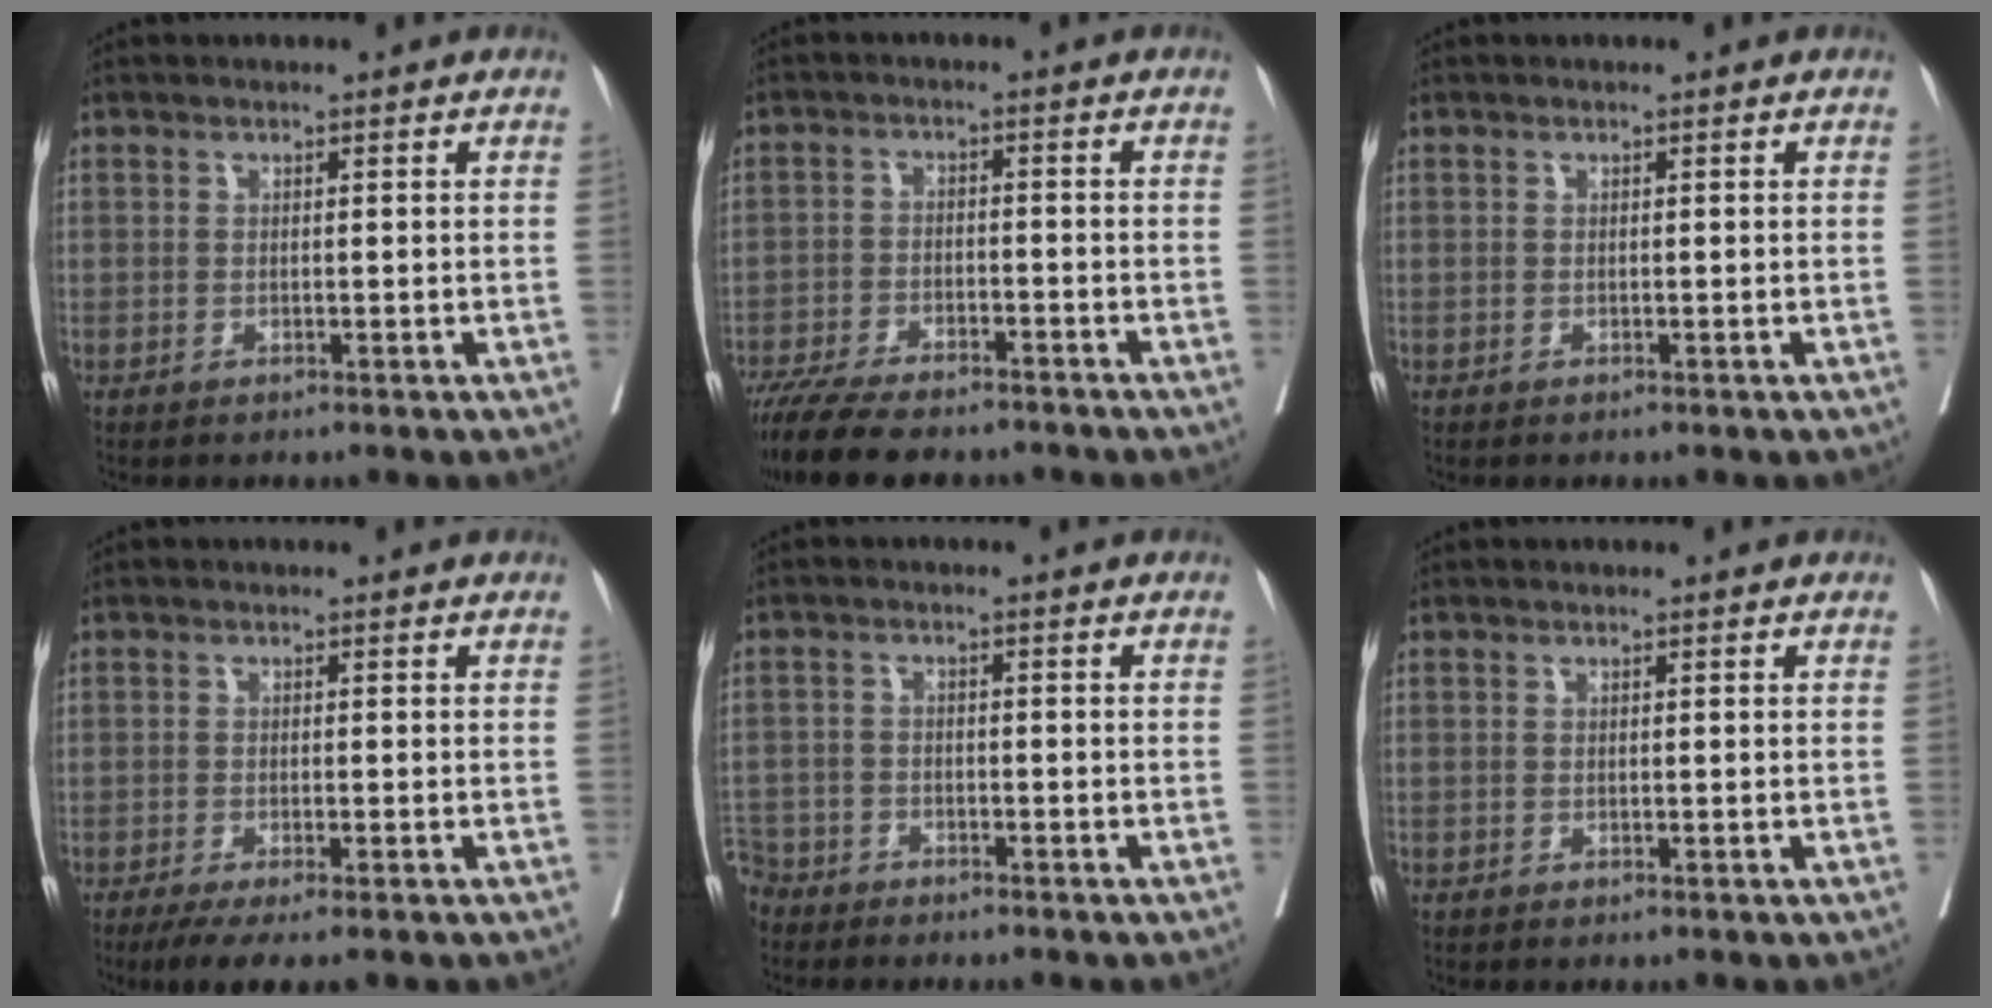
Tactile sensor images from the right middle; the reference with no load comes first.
{"total": 12.9, "force": [-11.1, 2.9, 6.1], "torque": [-0.100, -0.015, -0.172]}
{"total": 0.0}
{"total": 5.8, "force": [-4.3, 0.7, 3.9], "torque": [-0.051, -0.013, -0.067]}
{"total": 5.5, "force": [-5.1, 2.3, 0.1], "torque": [0.001, -0.006, -0.097]}
{"total": 0.0}